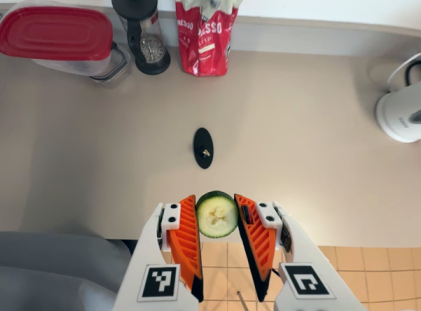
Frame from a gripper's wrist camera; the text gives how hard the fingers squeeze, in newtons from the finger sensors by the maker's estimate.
{"total": 8.8, "left": 8.5, "right": 9.1}